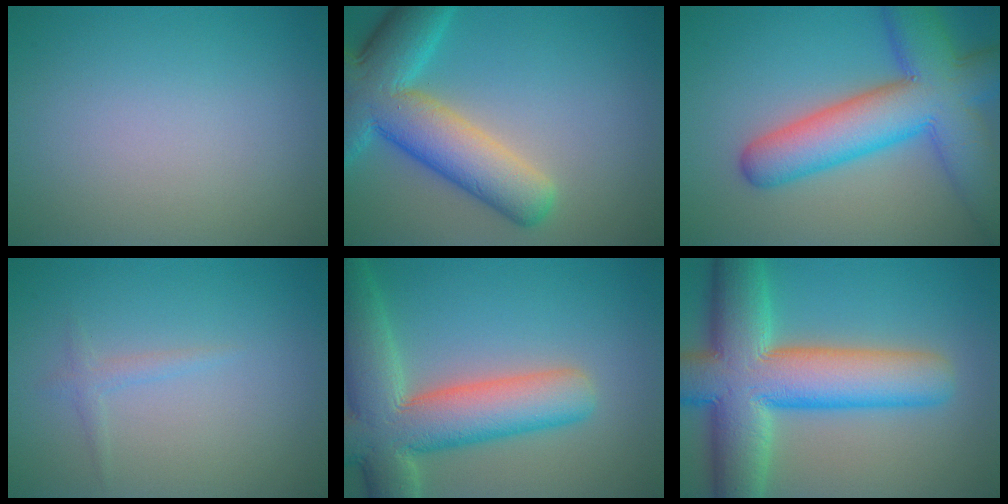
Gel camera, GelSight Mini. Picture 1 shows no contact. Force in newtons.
{"total": 9.9, "press": 9.9, "slide": 0.4}
{"total": 10.8, "press": 10.8, "slide": 0.5}
{"total": 0.6, "press": 0.6, "slide": 0.1}
{"total": 10.6, "press": 10.5, "slide": 0.7}
{"total": 13.1, "press": 13.1, "slide": 0.6}